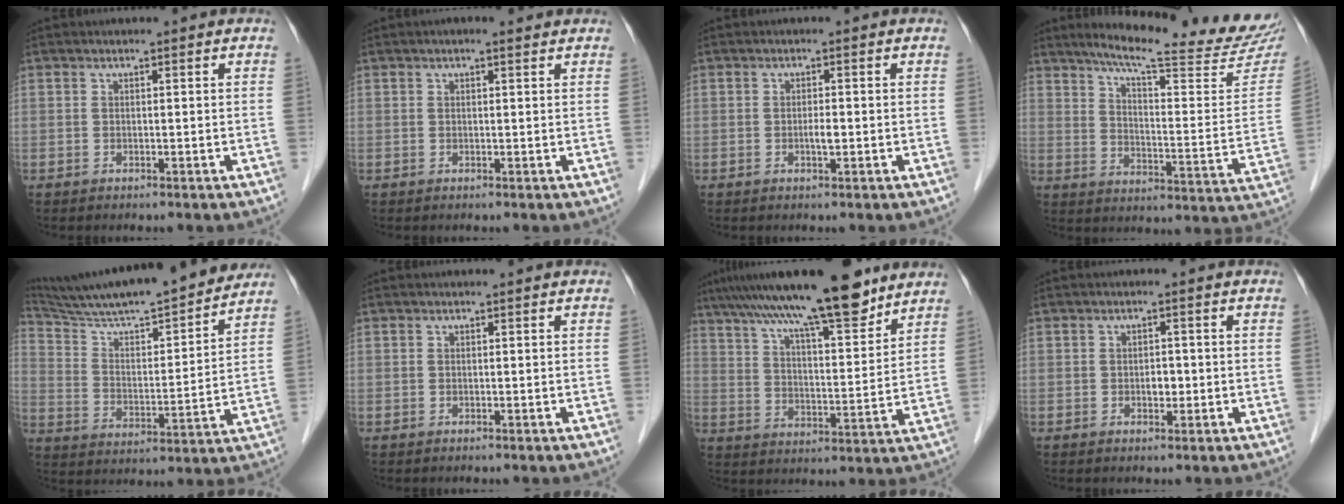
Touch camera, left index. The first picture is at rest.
{"total": 1.7, "force": [1.1, 0.5, 1.1], "torque": [-0.022, 0.012, 0.014]}
{"total": 1.5, "force": [-0.4, 0.3, 1.4], "torque": [-0.026, 0.000, -0.007]}
{"total": 23.5, "force": [20.7, 1.1, 11.0], "torque": [-0.155, -0.059, 0.266]}
{"total": 22.2, "force": [20.0, 1.4, 9.6], "torque": [-0.163, 0.001, 0.308]}
{"total": 0.0}
{"total": 18.5, "force": [14.4, 2.5, 11.3], "torque": [-0.189, 0.024, 0.230]}
{"total": 1.7, "force": [-0.4, 1.1, 1.3], "torque": [-0.020, 0.002, -0.003]}